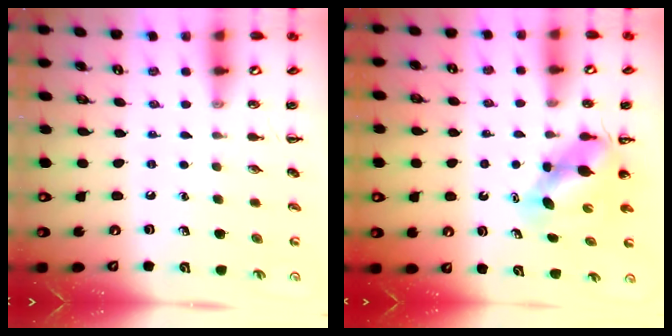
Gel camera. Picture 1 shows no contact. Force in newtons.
{"total": 6.2, "press": 6.1, "slide": 1.1}